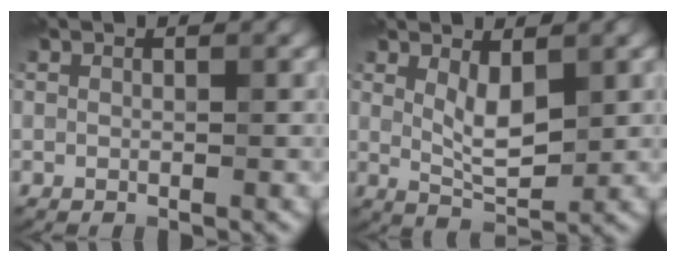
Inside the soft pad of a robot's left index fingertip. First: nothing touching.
{"total": 3.4, "force": [1.0, 1.3, 3.0], "torque": [-0.059, -0.007, 0.025]}